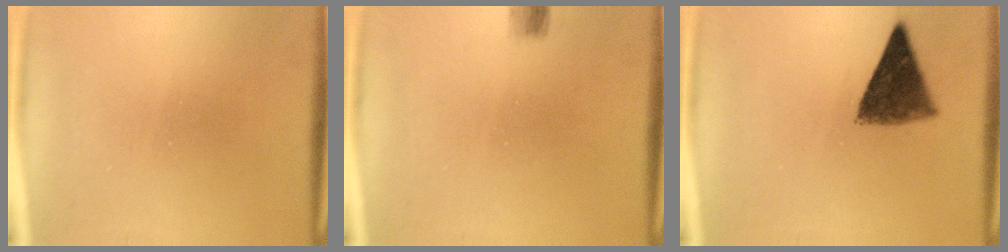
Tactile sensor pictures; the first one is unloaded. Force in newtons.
{"total": 1.6}
{"total": 7.5}